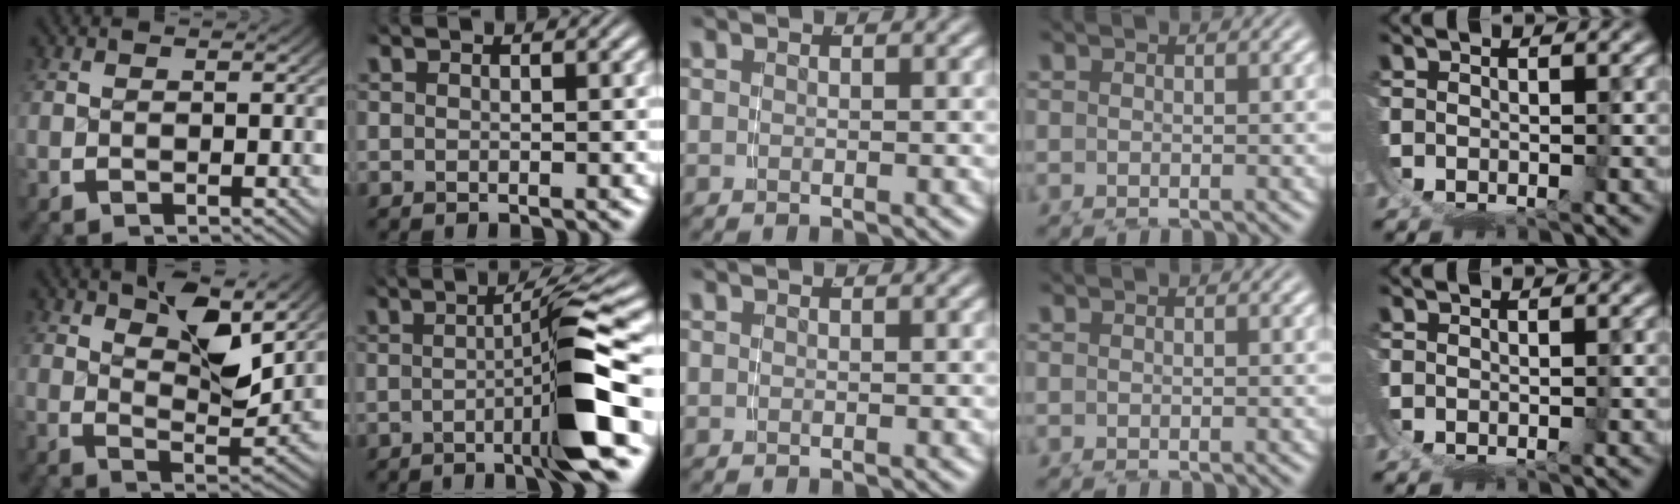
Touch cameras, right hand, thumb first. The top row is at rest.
{"thumb": {"total": 5.8, "force": [2.4, 2.1, 4.8], "torque": [-0.095, -0.018, 0.045]}, "index": {"total": 6.7, "force": [-1.0, -0.3, 6.6], "torque": [-0.095, 0.010, -0.015]}}